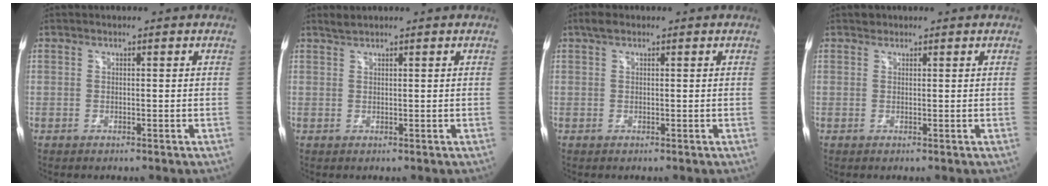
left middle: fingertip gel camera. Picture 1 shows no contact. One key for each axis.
{"total": 1.1, "fx": 1.0, "fy": -0.2, "fz": 0.2, "tx": -0.011, "ty": 0.005, "tz": 0.026}
{"total": 1.6, "fx": 1.1, "fy": 0.7, "fz": 1.0, "tx": -0.024, "ty": 0.016, "tz": 0.020}
{"total": 0.8, "fx": 0.6, "fy": 0.4, "fz": 0.0, "tx": -0.002, "ty": 0.001, "tz": 0.009}